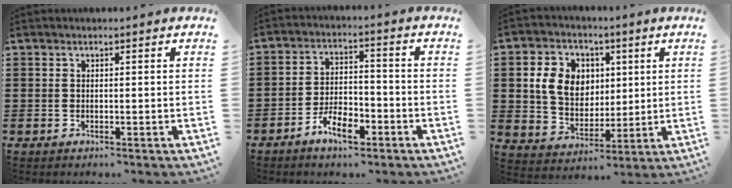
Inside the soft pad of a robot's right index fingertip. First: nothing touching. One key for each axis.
{"total": 6.4, "fx": -4.2, "fy": 2.6, "fz": 4.2, "tx": -0.080, "ty": 0.009, "tz": -0.078}
{"total": 8.7, "fx": 1.9, "fy": 7.3, "fz": 4.3, "tx": -0.104, "ty": 0.017, "tz": 0.030}